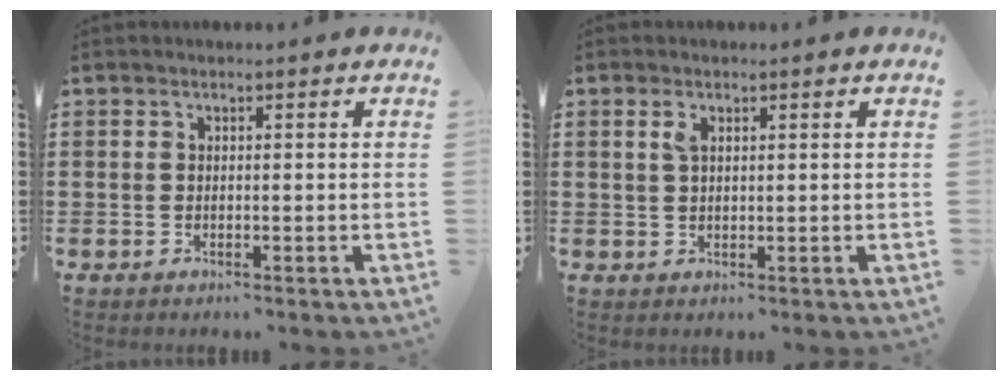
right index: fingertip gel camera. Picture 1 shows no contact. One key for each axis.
{"total": 1.9, "fx": 0.8, "fy": 0.6, "fz": 1.6, "tx": -0.034, "ty": 0.002, "tz": 0.014}